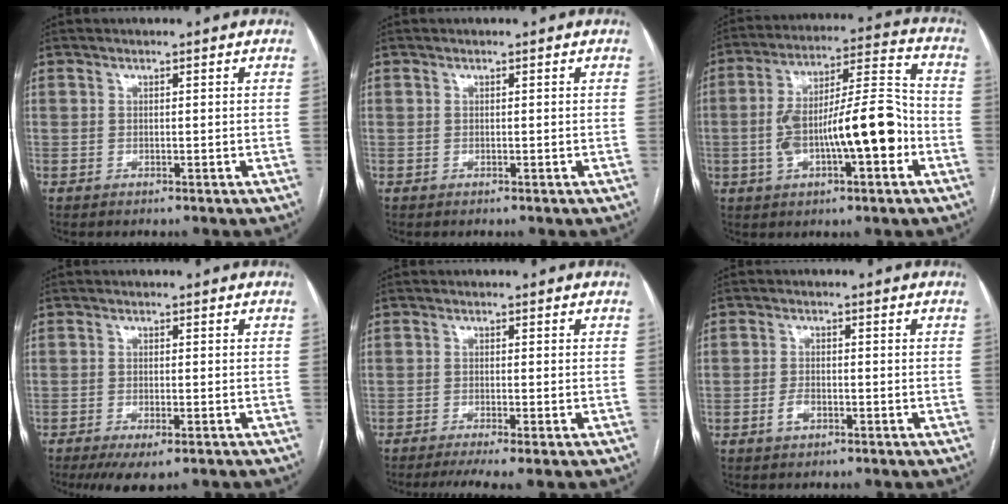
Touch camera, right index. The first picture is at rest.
{"total": 0.0}
{"total": 16.0, "force": [-3.6, 3.8, 15.1], "torque": [-0.264, 0.027, -0.053]}
{"total": 5.3, "force": [-3.5, 1.5, 3.7], "torque": [-0.057, -0.013, -0.051]}
{"total": 4.7, "force": [-3.2, 0.1, 3.4], "torque": [-0.054, -0.010, -0.053]}
{"total": 2.4, "force": [-1.0, 1.5, 1.5], "torque": [-0.031, 0.001, -0.016]}